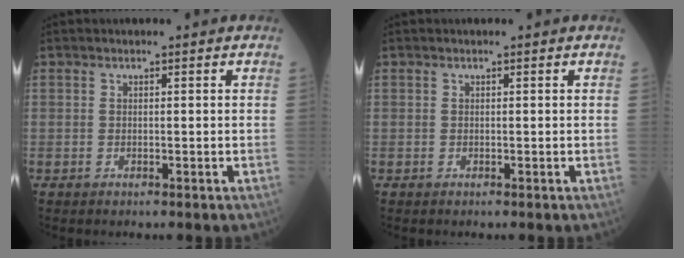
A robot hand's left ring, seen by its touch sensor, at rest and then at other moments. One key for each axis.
{"total": 0.0}